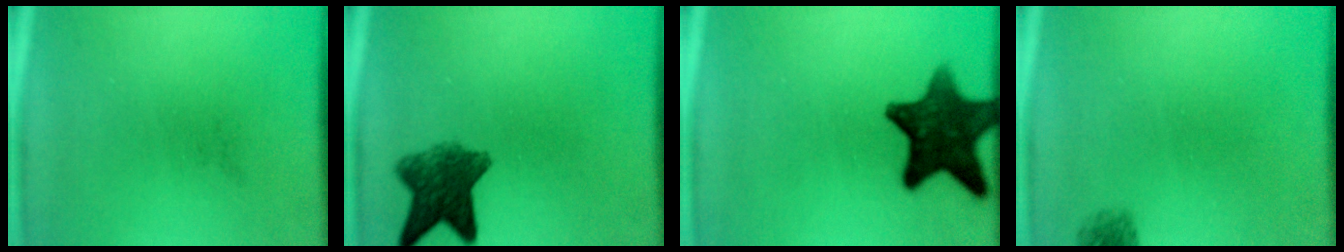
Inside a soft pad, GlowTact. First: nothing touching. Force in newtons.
{"total": 7.4}
{"total": 12.0}
{"total": 1.6}